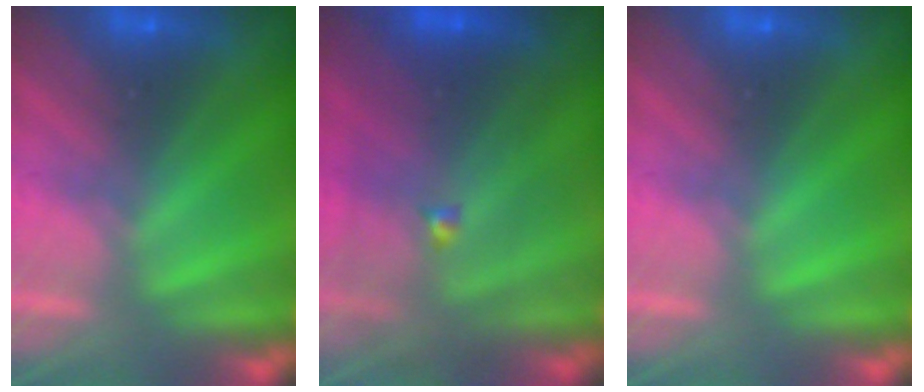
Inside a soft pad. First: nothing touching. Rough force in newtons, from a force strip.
{"total": 4.5}
{"total": 0.0}